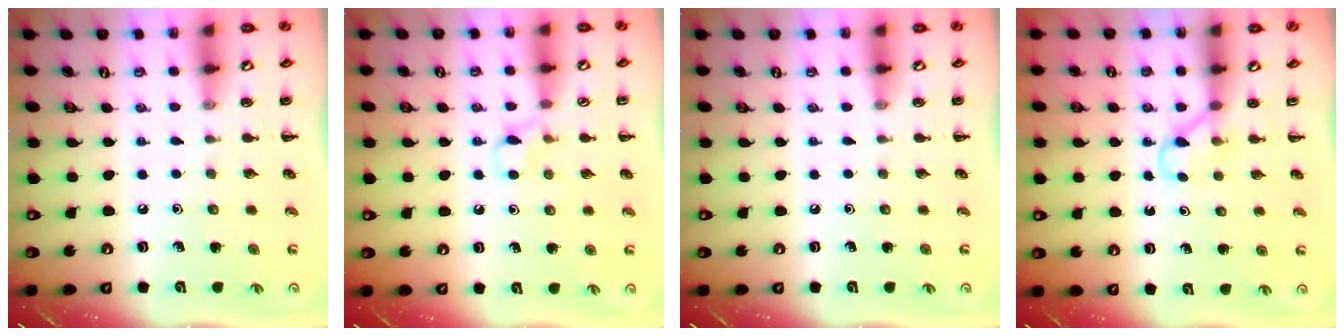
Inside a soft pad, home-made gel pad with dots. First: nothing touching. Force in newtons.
{"total": 3.7, "press": 3.5, "slide": 1.3}
{"total": 0.0}
{"total": 3.2, "press": 3.0, "slide": 0.9}